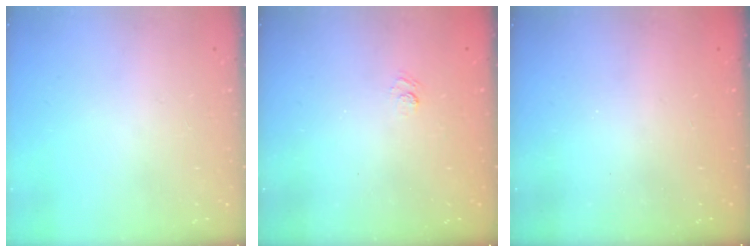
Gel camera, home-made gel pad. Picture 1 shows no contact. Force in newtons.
{"total": 2.6, "press": 2.3, "slide": 1.1}
{"total": 2.3, "press": 2.2, "slide": 0.8}